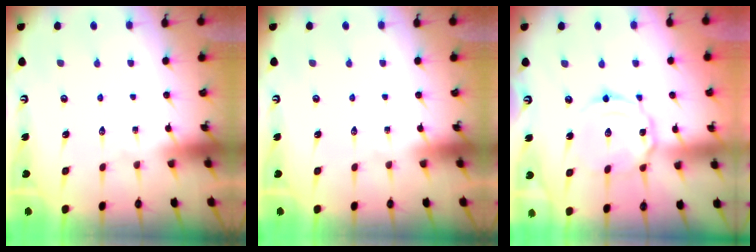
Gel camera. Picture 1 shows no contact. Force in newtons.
{"total": 0.0}
{"total": 8.0, "press": 8.0, "slide": 0.6}